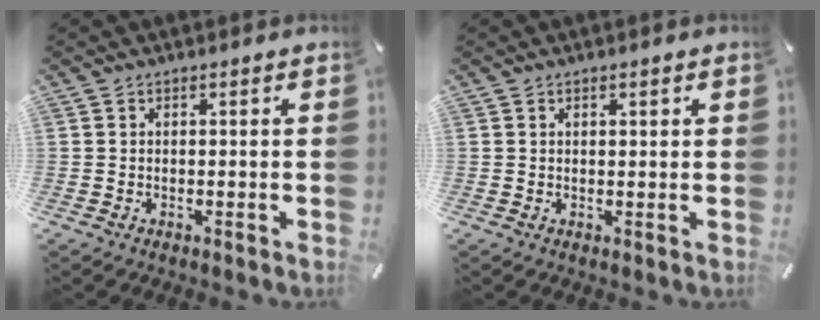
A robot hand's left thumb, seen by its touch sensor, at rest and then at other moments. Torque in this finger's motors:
{"motor_torque": [-0.28, -0.29, -0.01, -0.03, -0.02]}